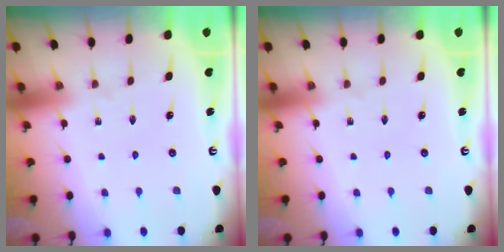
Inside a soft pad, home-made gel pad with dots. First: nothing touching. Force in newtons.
{"total": 0.0}